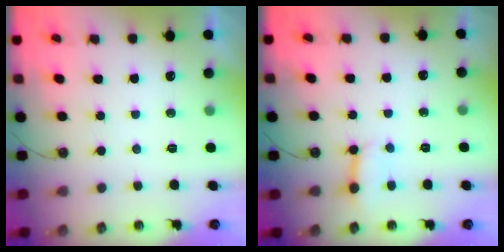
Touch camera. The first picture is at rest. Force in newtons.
{"total": 2.9, "press": 2.9, "slide": 0.2}